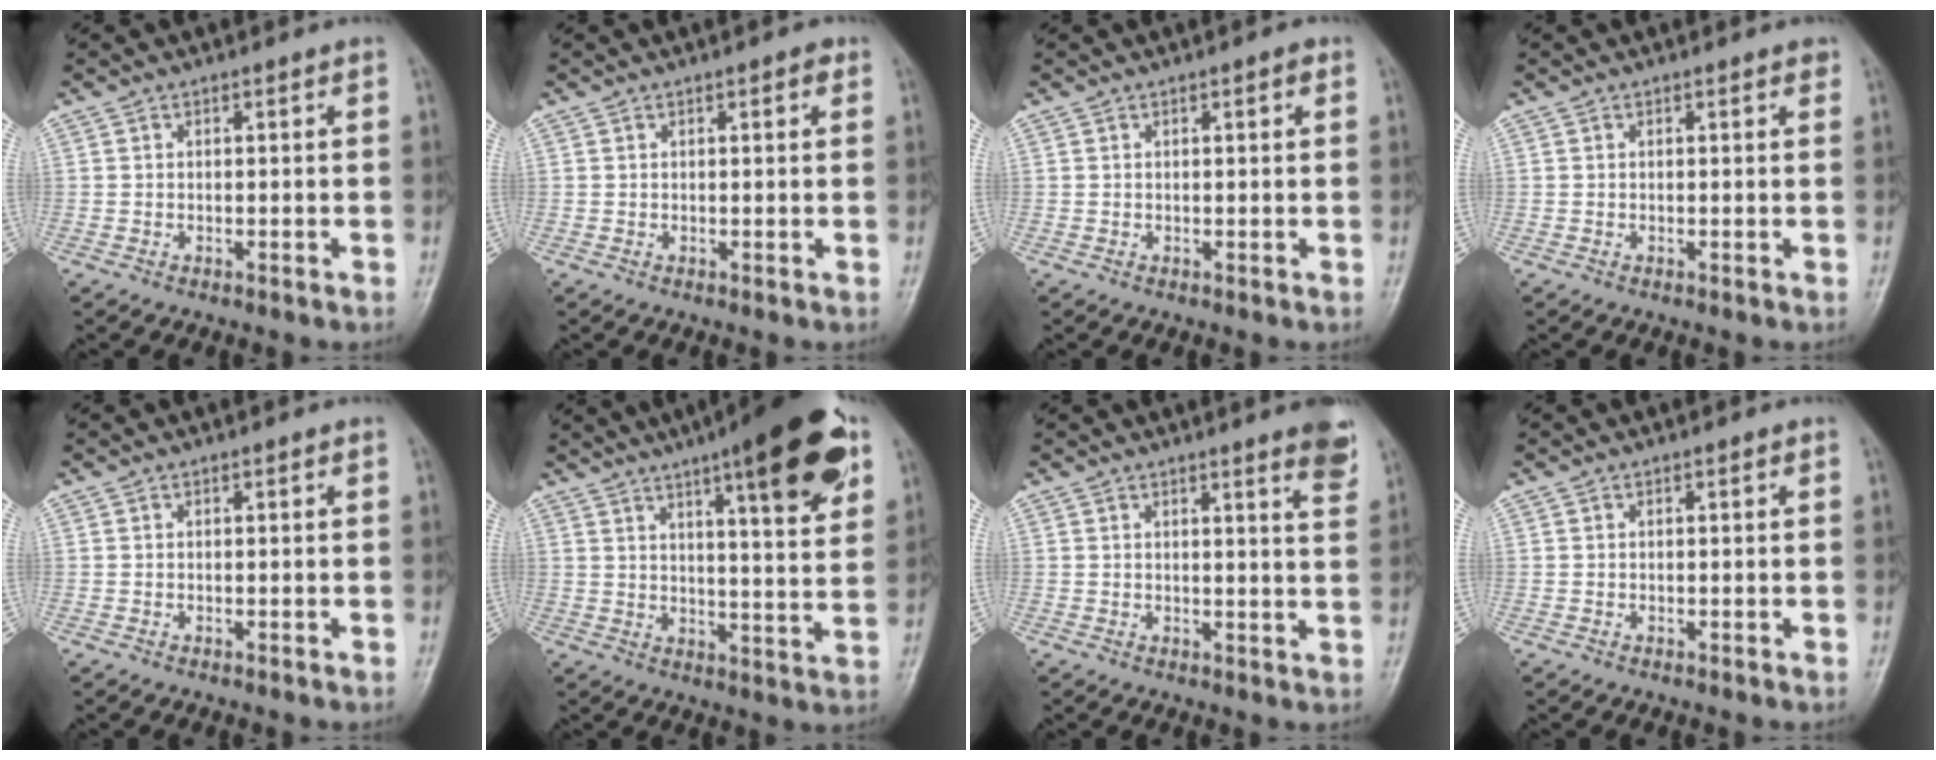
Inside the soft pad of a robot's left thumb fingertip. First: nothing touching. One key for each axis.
{"total": 1.5, "fx": 0.7, "fy": 0.6, "fz": 1.2, "tx": -0.012, "ty": 0.000, "tz": 0.007}
{"total": 1.2, "fx": 0.5, "fy": 0.3, "fz": 1.0, "tx": -0.014, "ty": 0.001, "tz": 0.006}
{"total": 0.9, "fx": 0.6, "fy": 0.4, "fz": 0.6, "tx": -0.007, "ty": -0.001, "tz": 0.003}
{"total": 0.0}
{"total": 19.4, "fx": 10.4, "fy": 4.2, "fz": 15.9, "tx": -0.200, "ty": -0.031, "tz": 0.145}
{"total": 5.6, "fx": 3.8, "fy": 0.5, "fz": 4.1, "tx": -0.041, "ty": -0.021, "tz": 0.039}
{"total": 0.0}